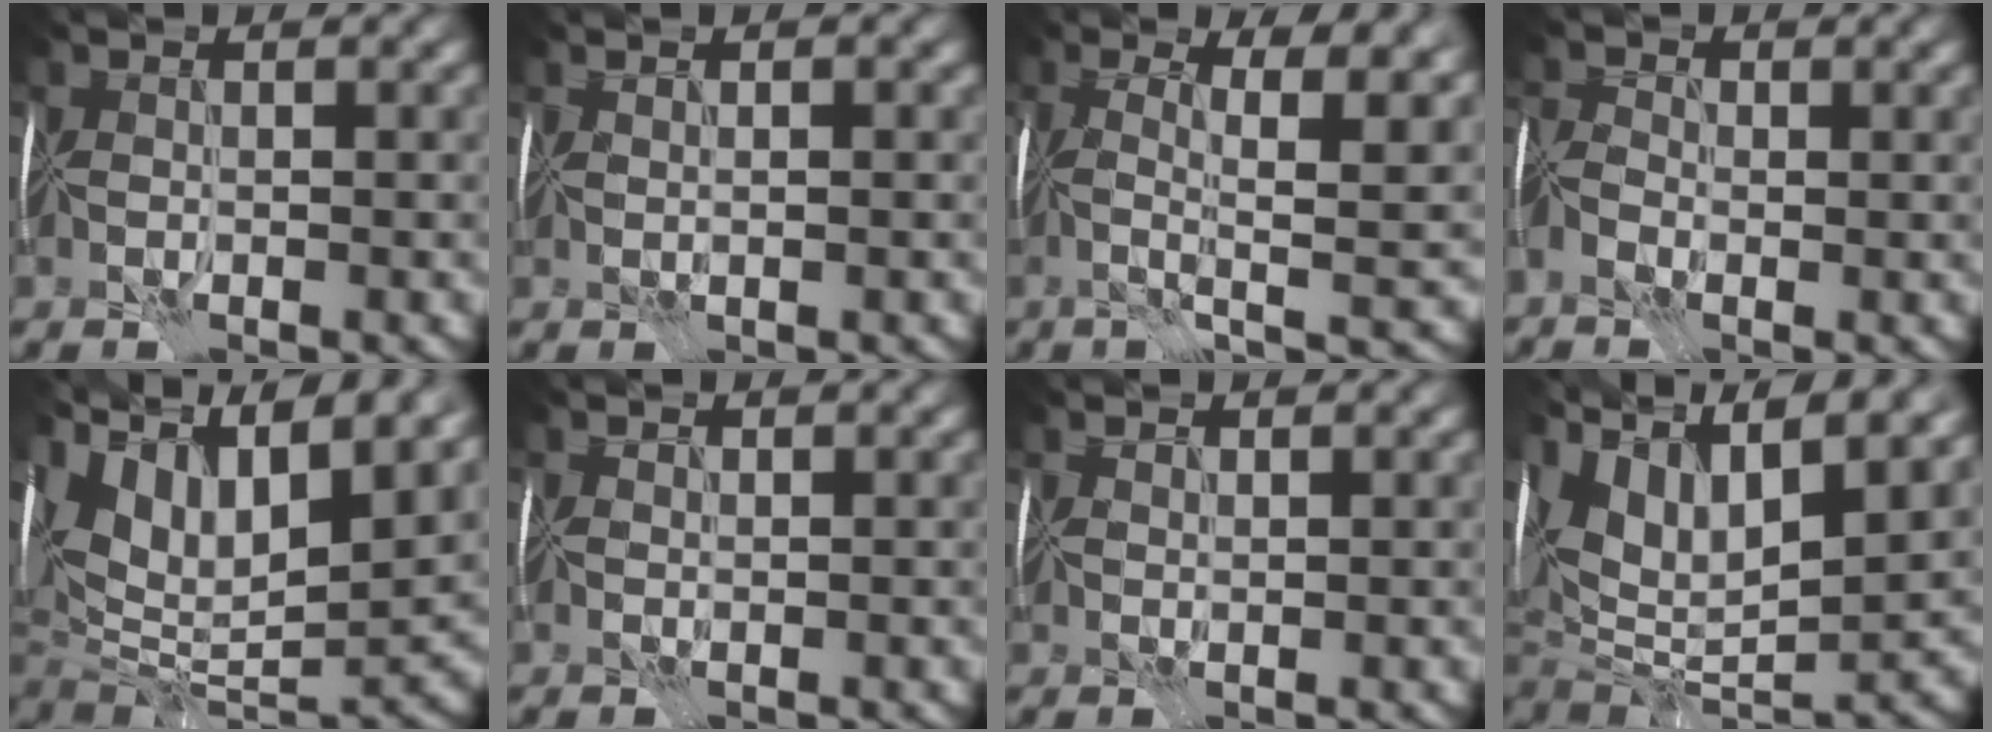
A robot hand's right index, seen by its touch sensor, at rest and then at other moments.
{"total": 1.1, "force": [0.7, 0.0, 0.8], "torque": [-0.002, 0.006, 0.013]}
{"total": 9.5, "force": [1.3, 2.3, 9.1], "torque": [-0.126, 0.003, 0.021]}
{"total": 2.4, "force": [-1.3, 1.3, 1.6], "torque": [-0.034, 0.000, -0.030]}
{"total": 18.2, "force": [7.7, 8.5, 14.1], "torque": [-0.234, 0.049, 0.135]}
{"total": 0.6, "force": [0.5, 0.3, 0.0], "torque": [0.000, 0.001, 0.008]}
{"total": 1.2, "force": [1.2, 0.1, 0.0], "torque": [-0.002, 0.004, 0.022]}
{"total": 16.4, "force": [6.8, 7.5, 12.9], "torque": [-0.245, 0.036, 0.128]}